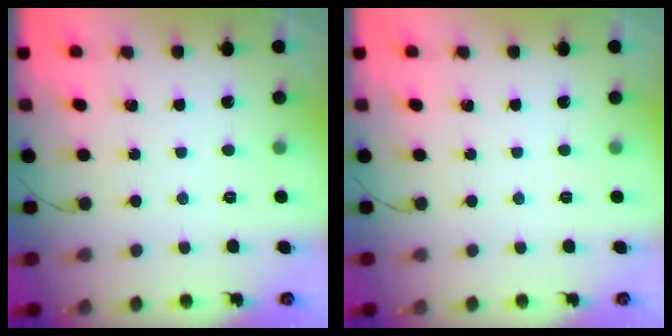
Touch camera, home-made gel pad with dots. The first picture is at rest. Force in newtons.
{"total": 0.0}